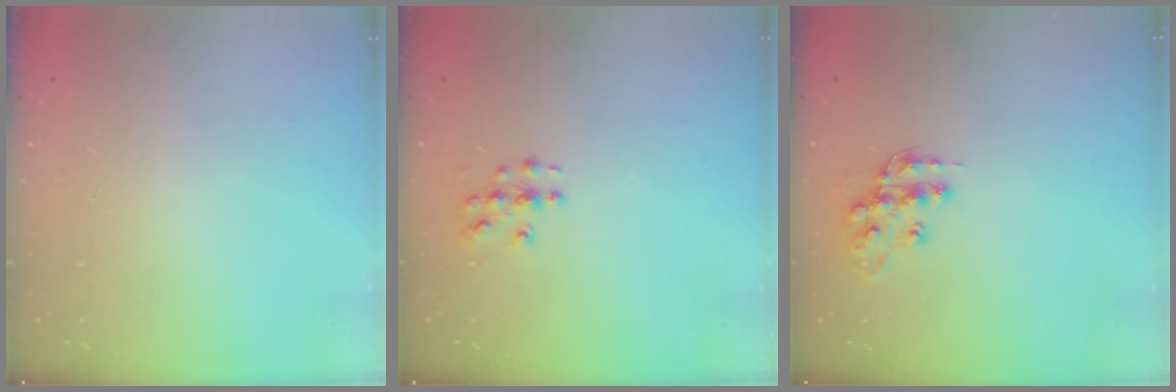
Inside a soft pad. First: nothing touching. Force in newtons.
{"total": 4.2, "press": 4.2, "slide": 0.1}
{"total": 13.0, "press": 13.0, "slide": 1.0}